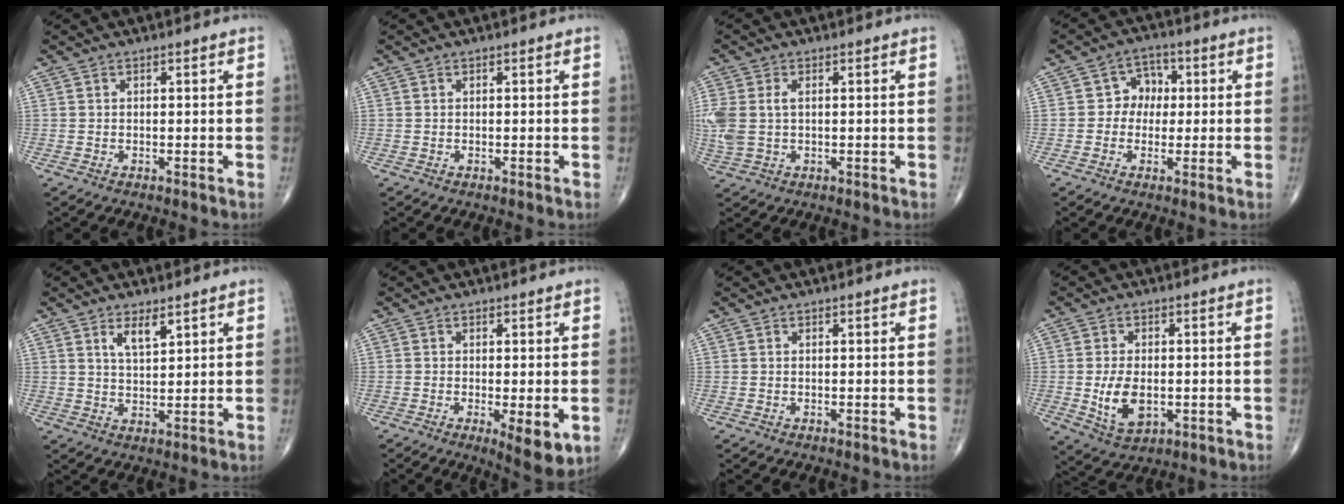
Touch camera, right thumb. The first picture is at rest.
{"total": 0.0}
{"total": 6.9, "force": [0.5, 4.3, 5.4], "torque": [-0.155, 0.012, 0.019]}
{"total": 5.4, "force": [0.3, 4.8, 2.4], "torque": [0.000, 0.012, -0.007]}
{"total": 4.2, "force": [2.5, 1.6, 3.0], "torque": [-0.046, -0.020, 0.047]}
{"total": 6.5, "force": [-1.5, 2.0, 6.0], "torque": [-0.089, -0.020, -0.020]}
{"total": 0.0}
{"total": 8.1, "force": [-1.1, 4.8, 6.4], "torque": [-0.108, -0.008, -0.009]}